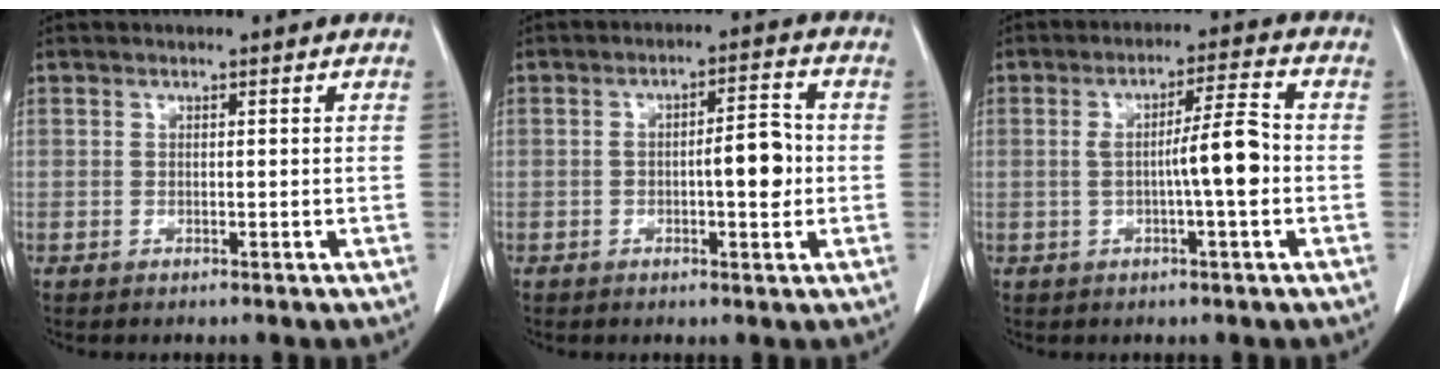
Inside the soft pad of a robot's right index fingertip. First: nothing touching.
{"total": 6.2, "force": [-0.7, 1.6, 5.9], "torque": [-0.087, 0.014, -0.008]}
{"total": 7.0, "force": [-0.9, 0.1, 7.0], "torque": [-0.113, 0.010, -0.015]}